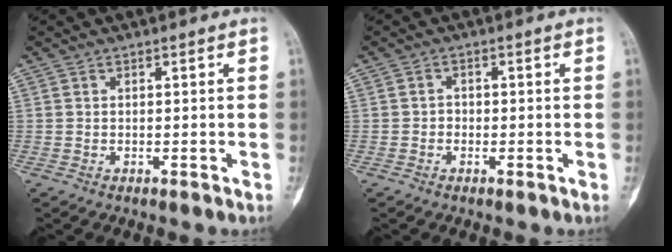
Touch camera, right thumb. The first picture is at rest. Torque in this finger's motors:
{"motor_torque": [-0.25, -0.37, -0.15, 0.20, -0.06]}